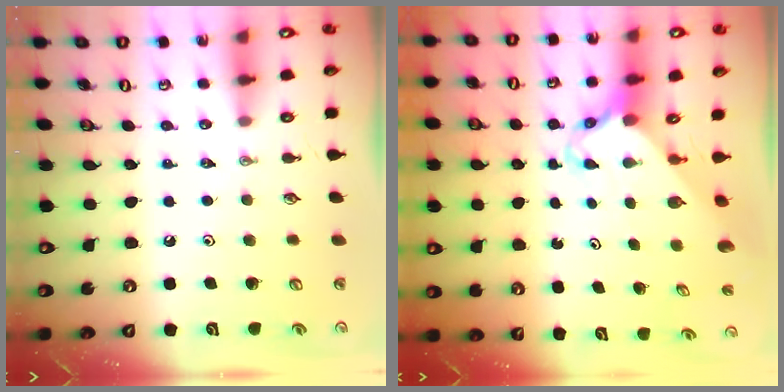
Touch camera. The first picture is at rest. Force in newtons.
{"total": 2.9, "press": 2.9, "slide": 0.2}